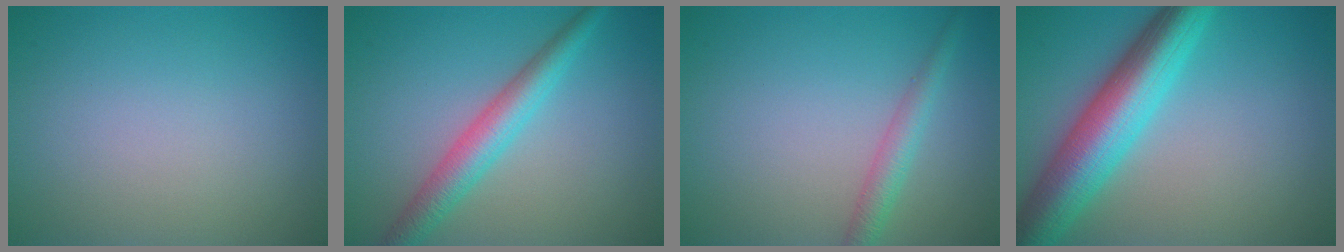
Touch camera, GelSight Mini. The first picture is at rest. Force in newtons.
{"total": 4.1, "press": 4.1, "slide": 0.0}
{"total": 2.2, "press": 2.2, "slide": 0.1}
{"total": 8.5, "press": 8.5, "slide": 0.3}